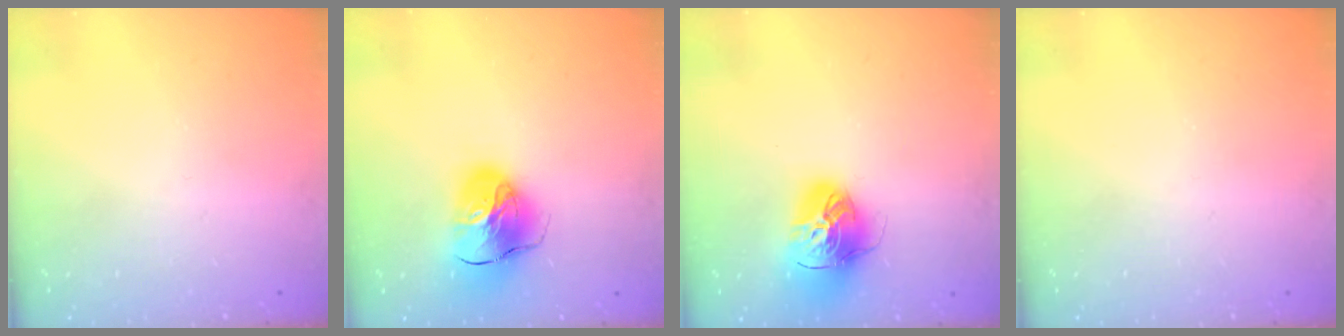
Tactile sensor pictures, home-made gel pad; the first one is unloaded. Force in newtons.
{"total": 14.1, "press": 14.0, "slide": 2.0}
{"total": 16.3, "press": 16.2, "slide": 1.6}
{"total": 0.0}